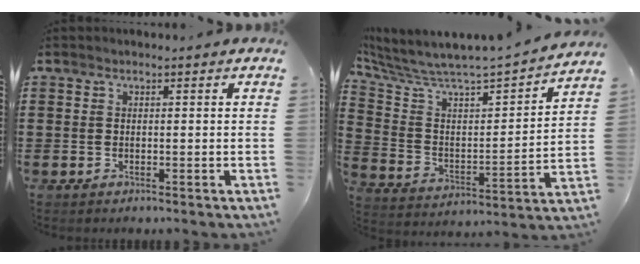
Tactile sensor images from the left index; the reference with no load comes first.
{"total": 4.6, "force": [4.3, 0.5, 1.5], "torque": [-0.060, -0.056, 0.065]}